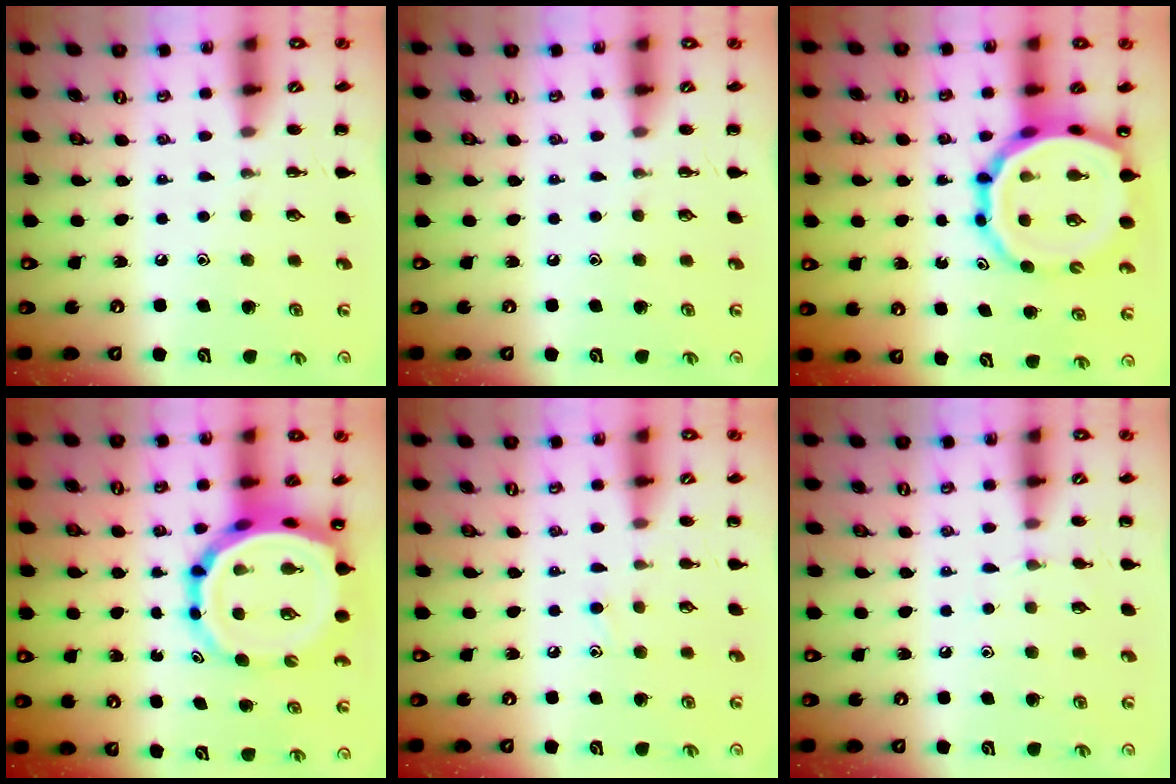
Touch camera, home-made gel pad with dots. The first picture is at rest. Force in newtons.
{"total": 0.0}
{"total": 18.8, "press": 18.1, "slide": 4.8}
{"total": 13.9, "press": 13.3, "slide": 3.9}
{"total": 7.4, "press": 6.9, "slide": 2.6}
{"total": 4.3, "press": 4.0, "slide": 1.5}